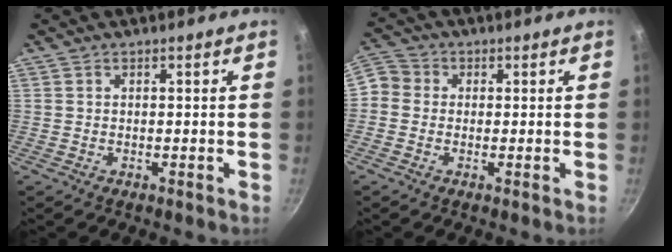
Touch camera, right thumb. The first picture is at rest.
{"total": 6.4, "force": [-0.4, 5.9, 2.5], "torque": [-0.046, 0.021, -0.027]}